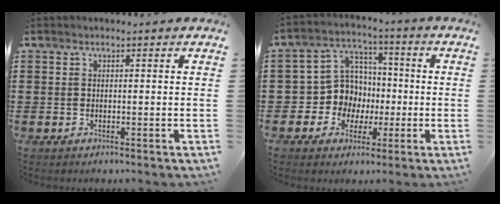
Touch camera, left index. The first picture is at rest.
{"total": 8.8, "force": [-0.4, 8.4, 2.4], "torque": [-0.092, 0.004, -0.001]}